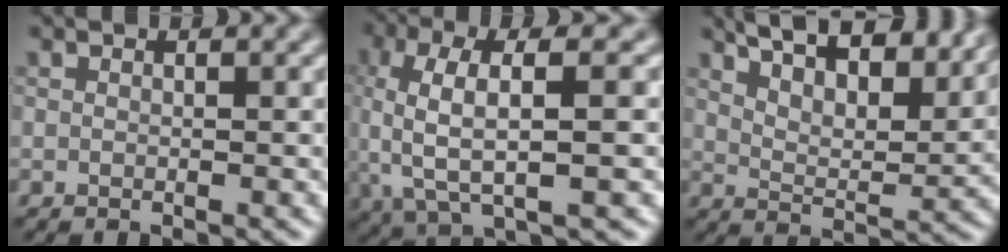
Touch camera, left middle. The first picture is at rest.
{"total": 7.2, "force": [0.4, 2.4, 6.8], "torque": [-0.142, 0.005, 0.003]}
{"total": 13.7, "force": [10.2, 4.7, 7.9], "torque": [-0.103, 0.030, 0.116]}